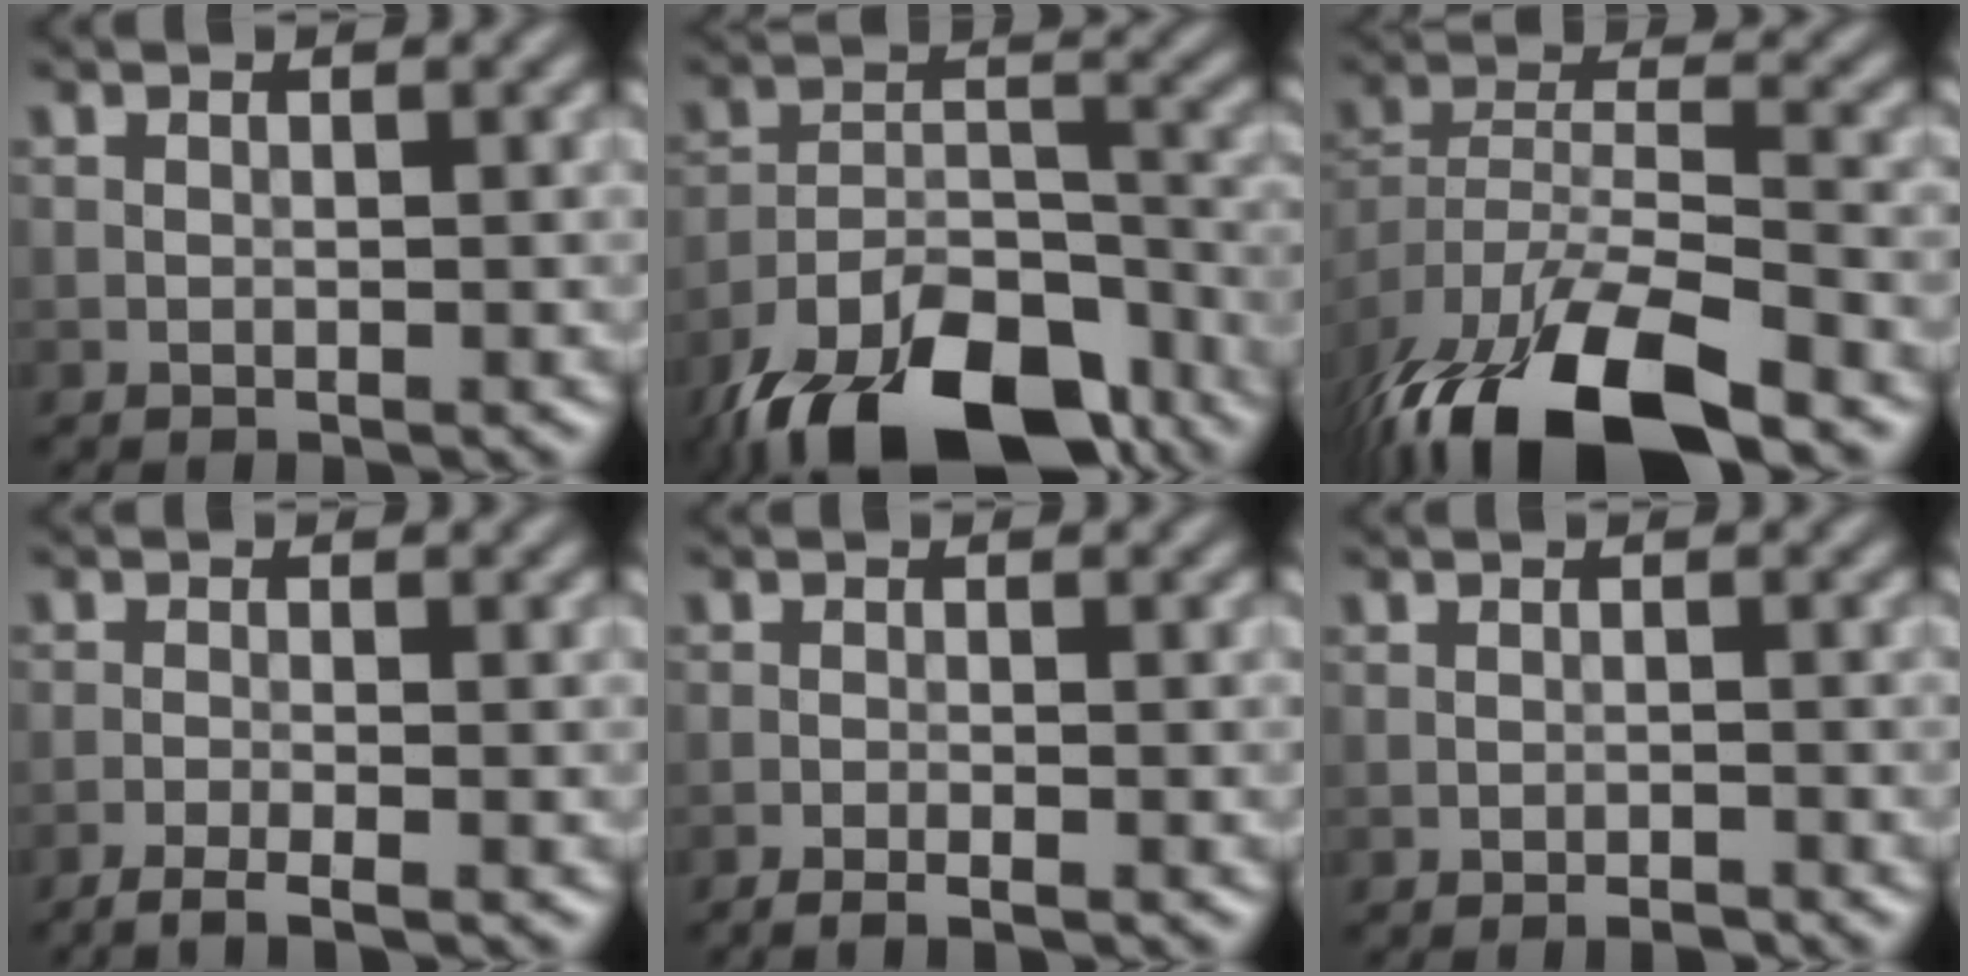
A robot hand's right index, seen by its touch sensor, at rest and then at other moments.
{"total": 14.7, "force": [-11.1, 6.1, 7.5], "torque": [-0.146, -0.014, -0.179]}
{"total": 14.5, "force": [-10.5, 4.6, 8.8], "torque": [-0.190, -0.016, -0.178]}
{"total": 2.6, "force": [-1.8, 0.5, 1.8], "torque": [-0.033, -0.001, -0.044]}
{"total": 1.7, "force": [-1.1, 0.3, 1.2], "torque": [-0.020, 0.002, -0.025]}
{"total": 1.0, "force": [-0.8, 0.1, 0.5], "torque": [-0.007, -0.001, -0.015]}